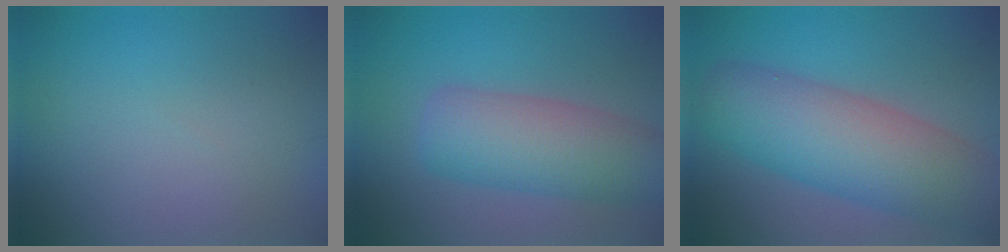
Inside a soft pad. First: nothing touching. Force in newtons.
{"total": 7.1, "press": 7.1, "slide": 0.4}
{"total": 9.6, "press": 9.6, "slide": 0.4}